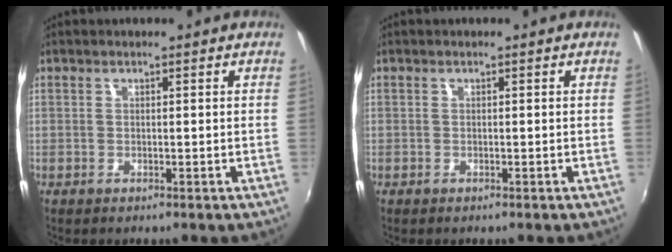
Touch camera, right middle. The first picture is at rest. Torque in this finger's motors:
{"motor_torque": [1.10, -1.03, -0.10, -0.20]}